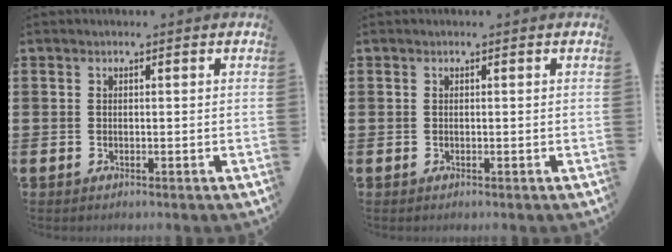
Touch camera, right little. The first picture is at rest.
{"total": 0.0}